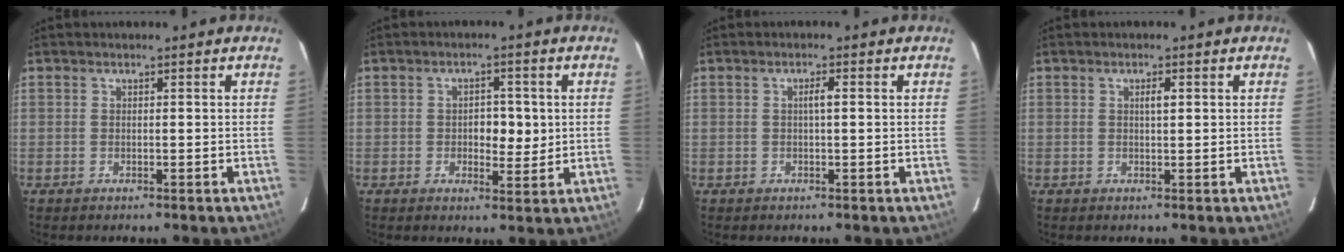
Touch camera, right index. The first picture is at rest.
{"total": 4.6, "force": [0.2, 2.5, 3.8], "torque": [-0.049, 0.001, 0.007]}
{"total": 1.5, "force": [0.2, 0.1, 1.5], "torque": [-0.027, 0.004, 0.002]}
{"total": 1.5, "force": [0.4, 0.3, 1.4], "torque": [-0.024, 0.002, 0.006]}